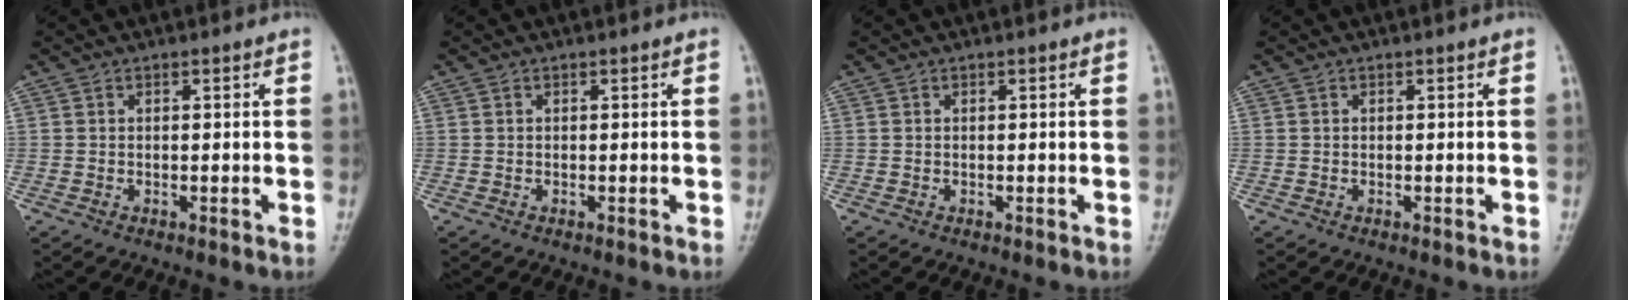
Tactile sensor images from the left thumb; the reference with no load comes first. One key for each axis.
{"total": 0.0}
{"total": 0.0}
{"total": 0.0}